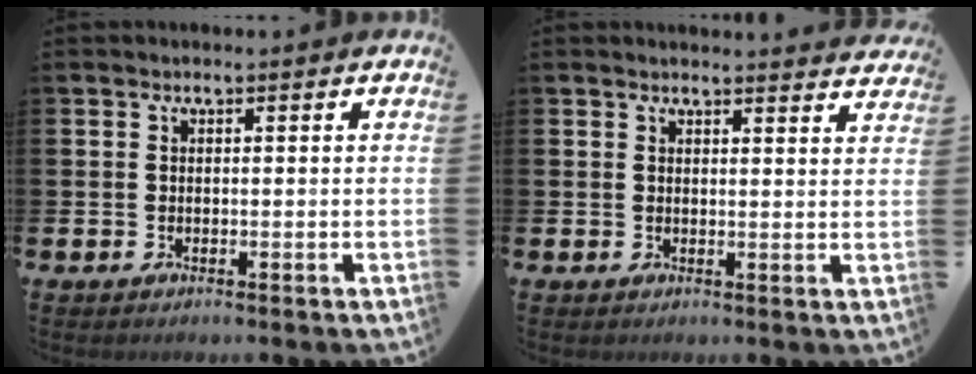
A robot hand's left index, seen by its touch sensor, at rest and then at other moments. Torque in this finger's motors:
{"motor_torque": [0.92, -1.22, 0.26, 0.04]}